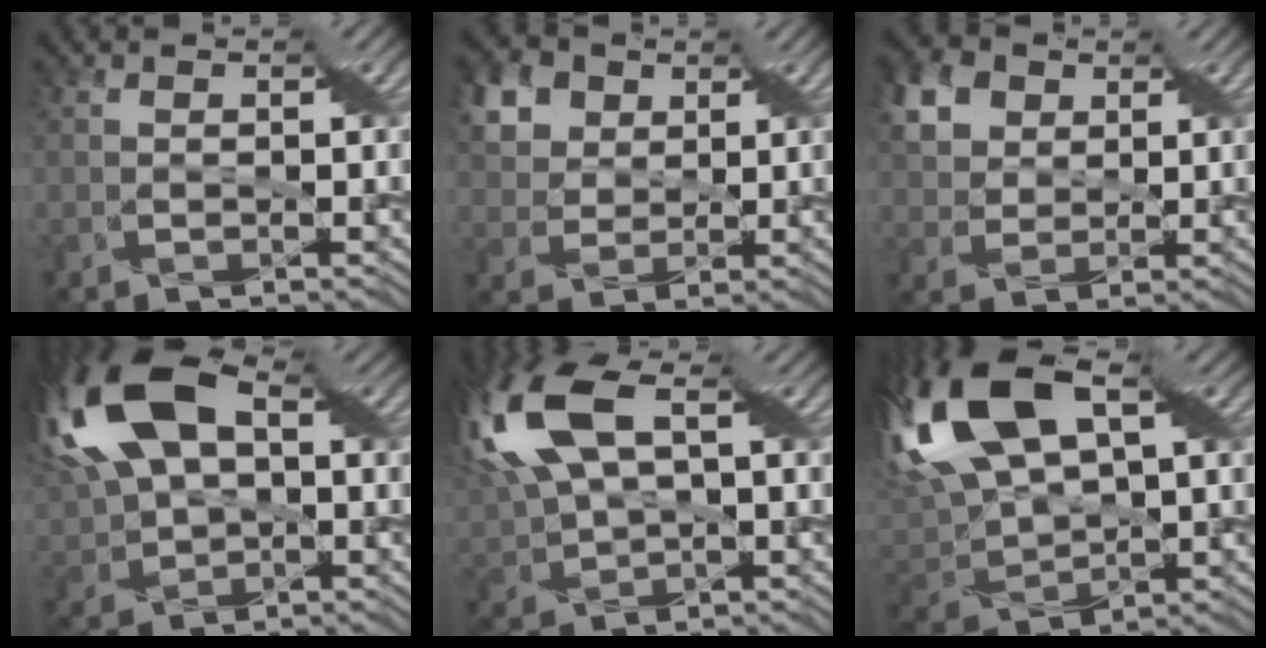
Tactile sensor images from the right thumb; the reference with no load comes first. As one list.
[{"total": 7.7, "force": [3.6, 6.1, 3.0], "torque": [-0.106, 0.024, 0.055]}, {"total": 6.8, "force": [3.1, 5.4, 2.8], "torque": [-0.084, 0.016, 0.053]}, {"total": 16.9, "force": [5.0, 10.0, 12.7], "torque": [-0.292, 0.023, 0.087]}, {"total": 15.5, "force": [5.1, 8.0, 12.2], "torque": [-0.303, 0.013, 0.097]}, {"total": 17.2, "force": [6.0, 9.6, 13.0], "torque": [-0.333, 0.026, 0.114]}]